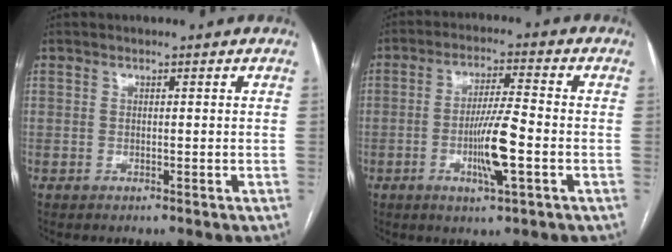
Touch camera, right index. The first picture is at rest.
{"total": 8.6, "force": [-2.4, 0.4, 8.2], "torque": [-0.152, -0.006, -0.046]}